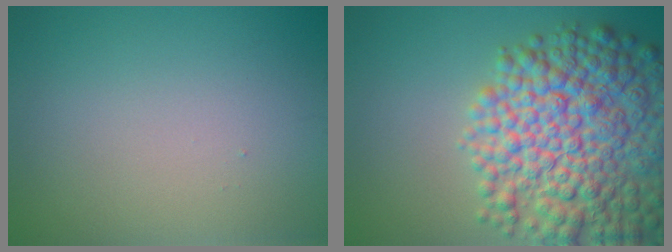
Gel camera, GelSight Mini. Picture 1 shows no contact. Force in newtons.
{"total": 11.2, "press": 11.2, "slide": 0.4}